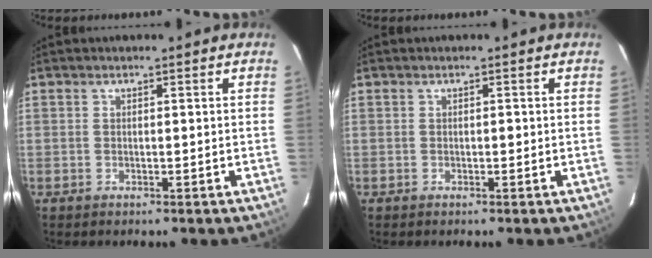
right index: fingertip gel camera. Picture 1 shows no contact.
{"total": 0.6, "force": [-0.1, 0.3, 0.5], "torque": [-0.009, 0.000, -0.003]}